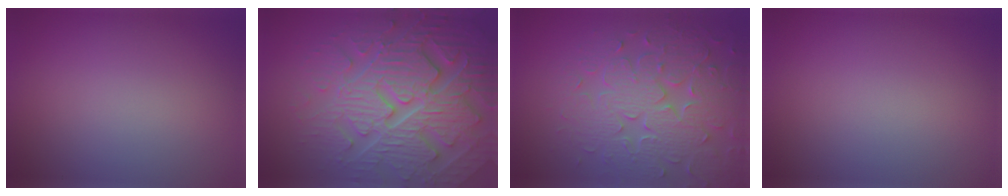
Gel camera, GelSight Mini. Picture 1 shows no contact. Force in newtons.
{"total": 7.9, "press": 7.7, "slide": 1.9}
{"total": 7.7, "press": 6.1, "slide": 4.7}
{"total": 0.0}